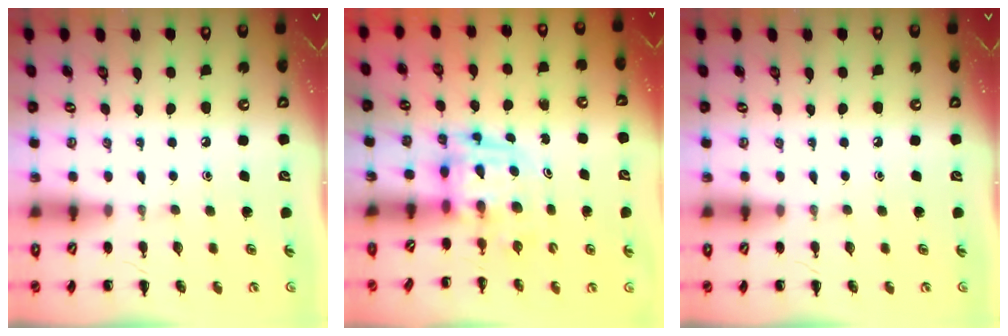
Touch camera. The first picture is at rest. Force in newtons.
{"total": 3.8, "press": 3.8, "slide": 0.7}
{"total": 0.0}